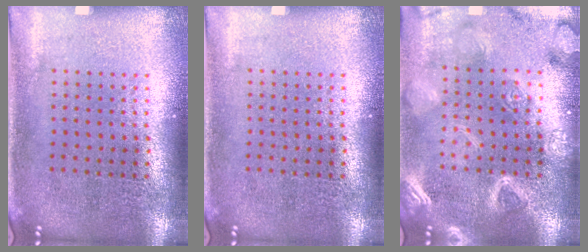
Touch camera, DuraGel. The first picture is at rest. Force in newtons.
{"total": 0.0}
{"total": 3.1, "press": 3.1, "slide": 0.3}